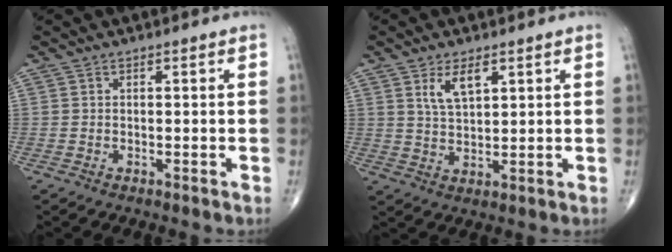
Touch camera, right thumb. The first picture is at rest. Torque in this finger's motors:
{"motor_torque": [-0.03, 0.07, 0.21, 0.01, 0.08]}